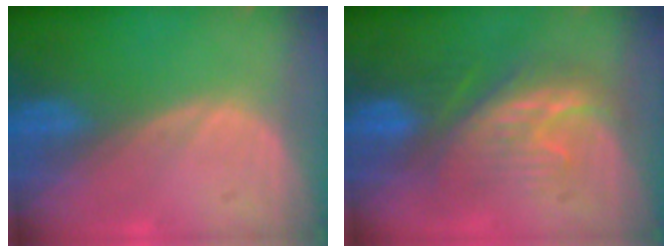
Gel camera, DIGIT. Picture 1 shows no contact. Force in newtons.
{"total": 7.8, "press": 7.6, "slide": 1.4}